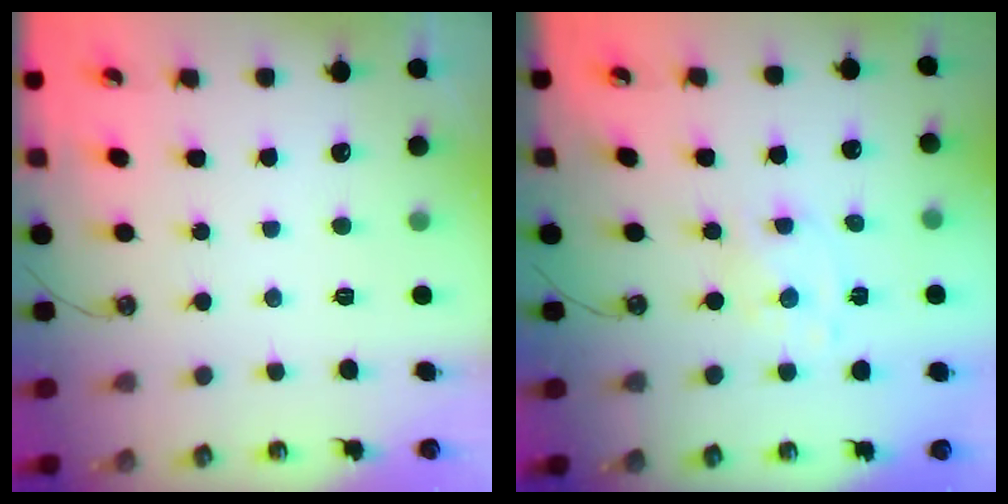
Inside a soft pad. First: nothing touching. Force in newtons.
{"total": 1.8, "press": 1.8, "slide": 0.2}